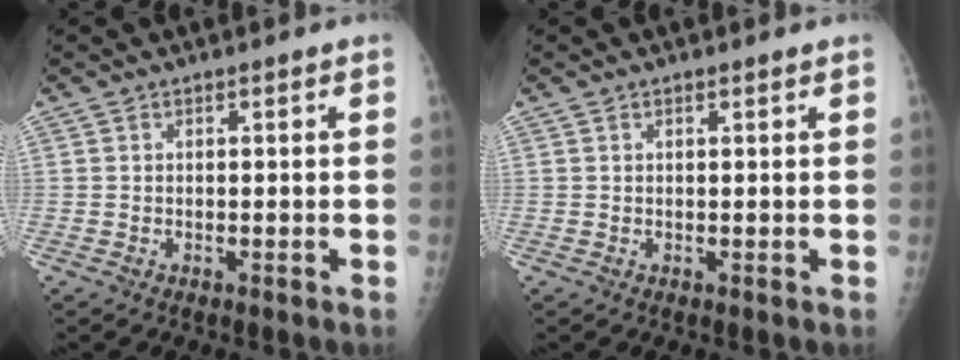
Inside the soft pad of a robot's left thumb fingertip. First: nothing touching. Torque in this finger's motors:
{"motor_torque": [0.02, 0.10, -0.20, -0.11, 0.01]}